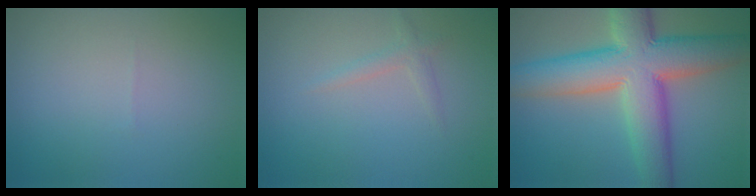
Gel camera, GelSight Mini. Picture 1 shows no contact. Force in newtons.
{"total": 1.1, "press": 1.1, "slide": 0.0}
{"total": 11.2, "press": 11.2, "slide": 0.5}